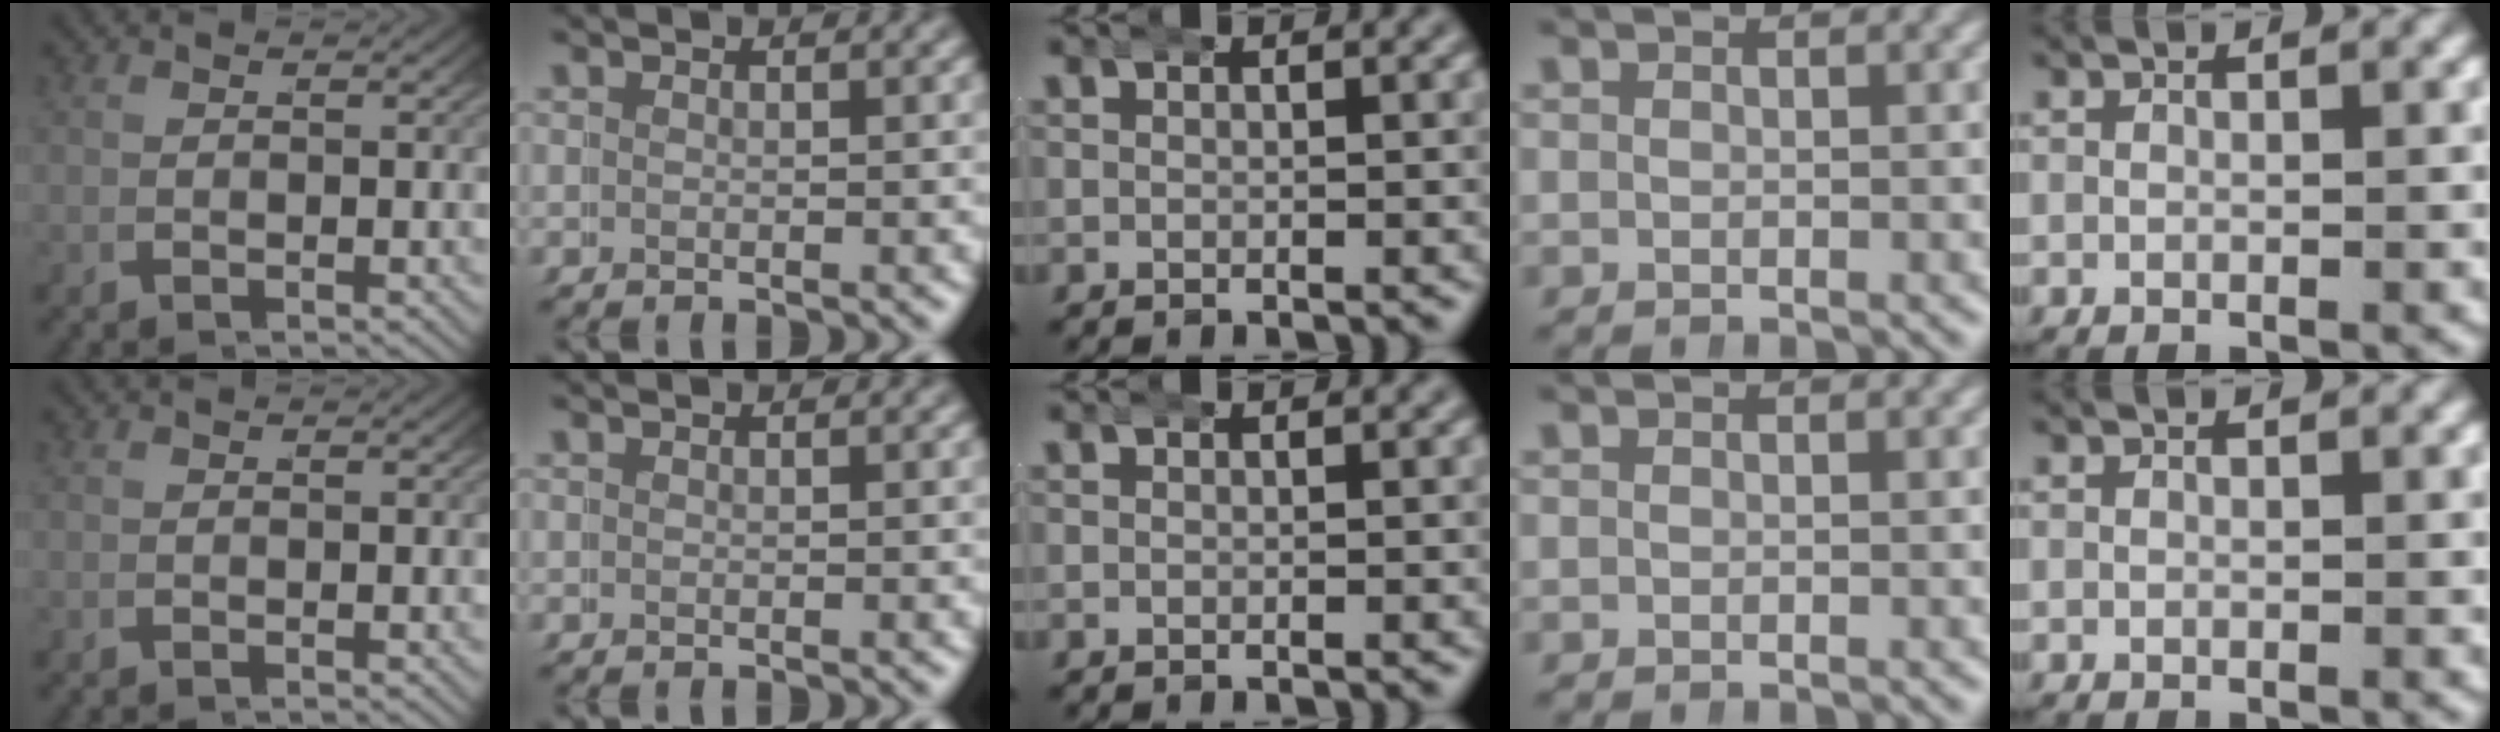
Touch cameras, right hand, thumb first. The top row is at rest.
{}